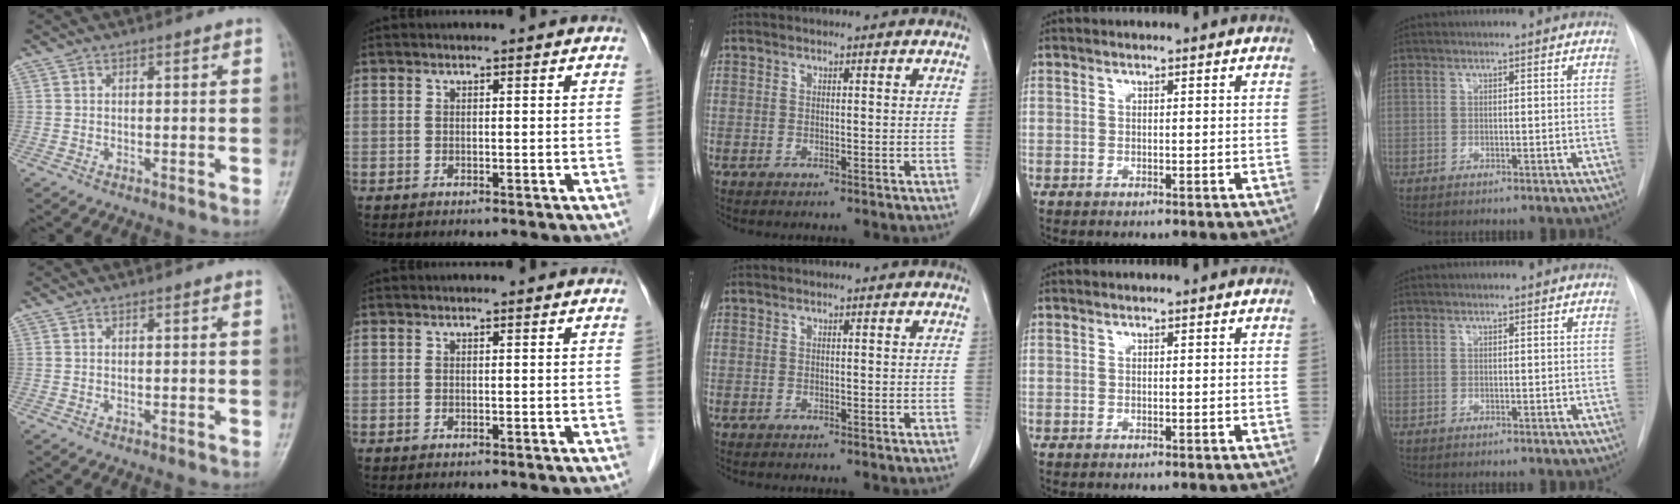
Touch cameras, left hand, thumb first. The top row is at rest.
{}